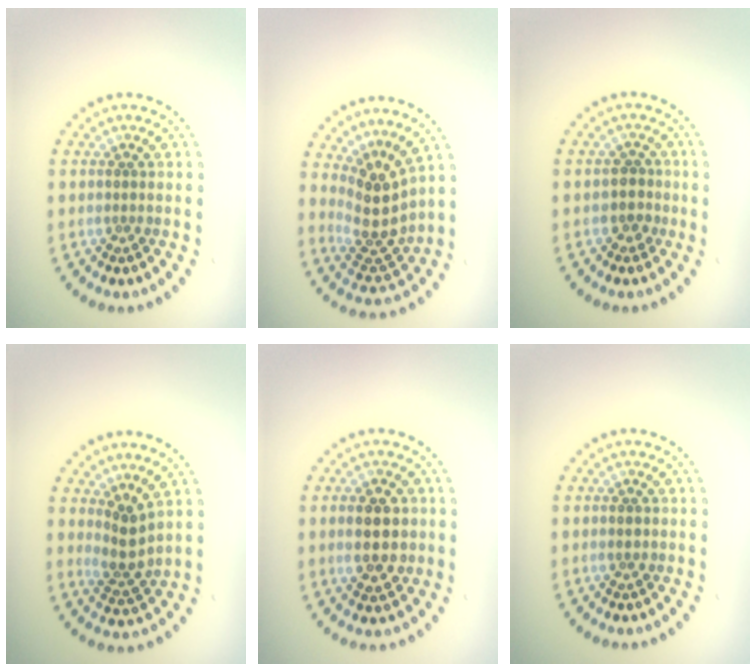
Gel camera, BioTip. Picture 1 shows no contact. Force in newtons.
{"total": 3.7, "press": 2.8, "slide": 2.4}
{"total": 1.9, "press": 1.4, "slide": 1.2}
{"total": 2.4, "press": 2.1, "slide": 1.2}
{"total": 4.1, "press": 4.1, "slide": 0.2}
{"total": 0.9, "press": 0.9, "slide": 0.0}